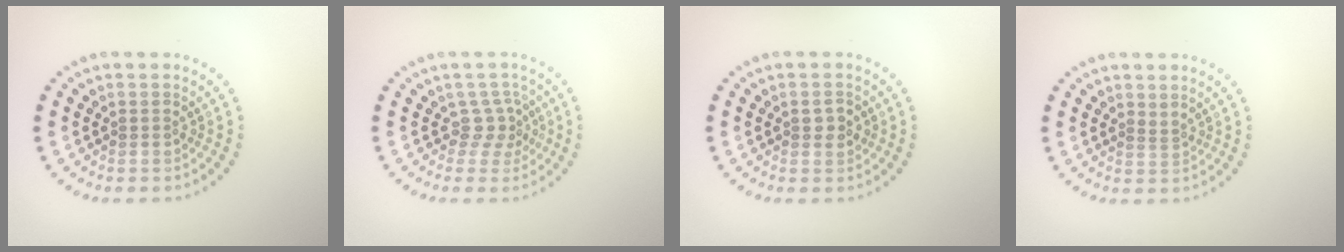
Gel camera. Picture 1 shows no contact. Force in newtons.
{"total": 2.0, "press": 1.3, "slide": 1.5}
{"total": 1.3, "press": 1.3, "slide": 0.1}
{"total": 0.5, "press": 0.0, "slide": 0.5}